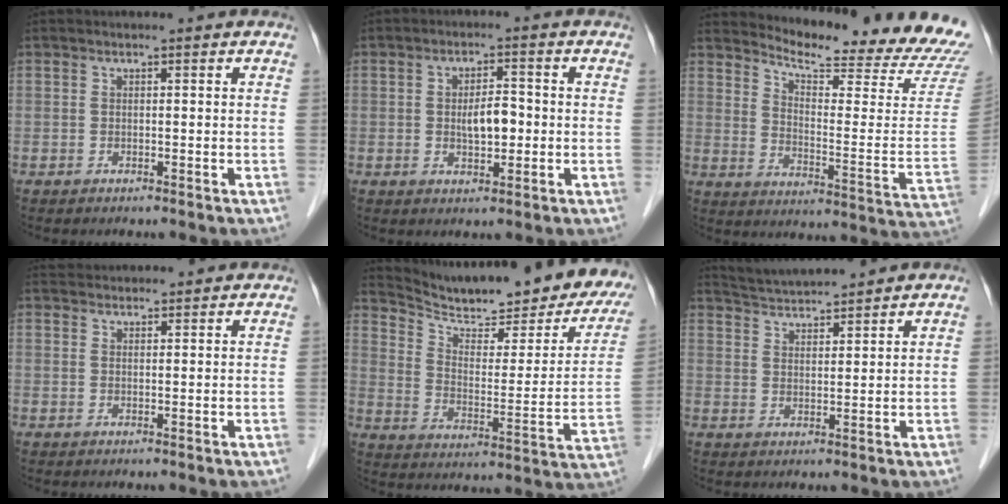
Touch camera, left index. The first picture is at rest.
{"total": 4.4, "force": [-0.7, 1.8, 4.0], "torque": [-0.070, -0.002, -0.012]}
{"total": 20.5, "force": [19.7, 0.2, 5.7], "torque": [-0.096, -0.131, 0.240]}
{"total": 4.5, "force": [4.4, 0.7, 0.5], "torque": [-0.010, 0.033, 0.065]}
{"total": 25.0, "force": [21.3, 4.8, 12.2], "torque": [-0.185, -0.054, 0.280]}
{"total": 6.4, "force": [6.3, -0.6, 1.2], "torque": [-0.032, 0.017, 0.110]}